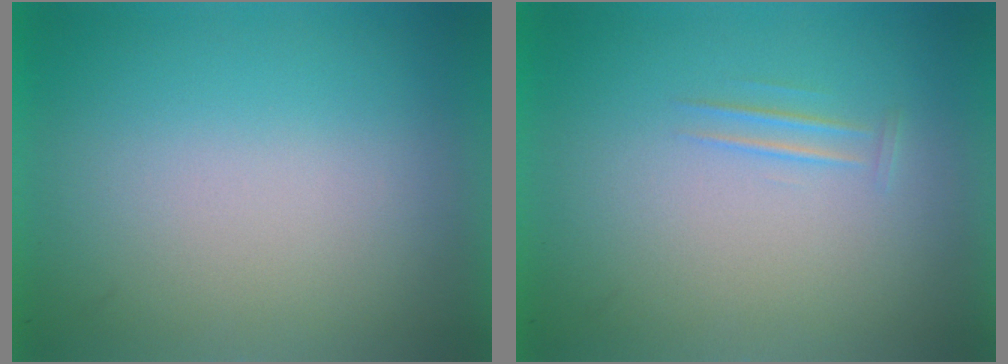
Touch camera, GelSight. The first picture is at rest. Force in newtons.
{"total": 1.1}